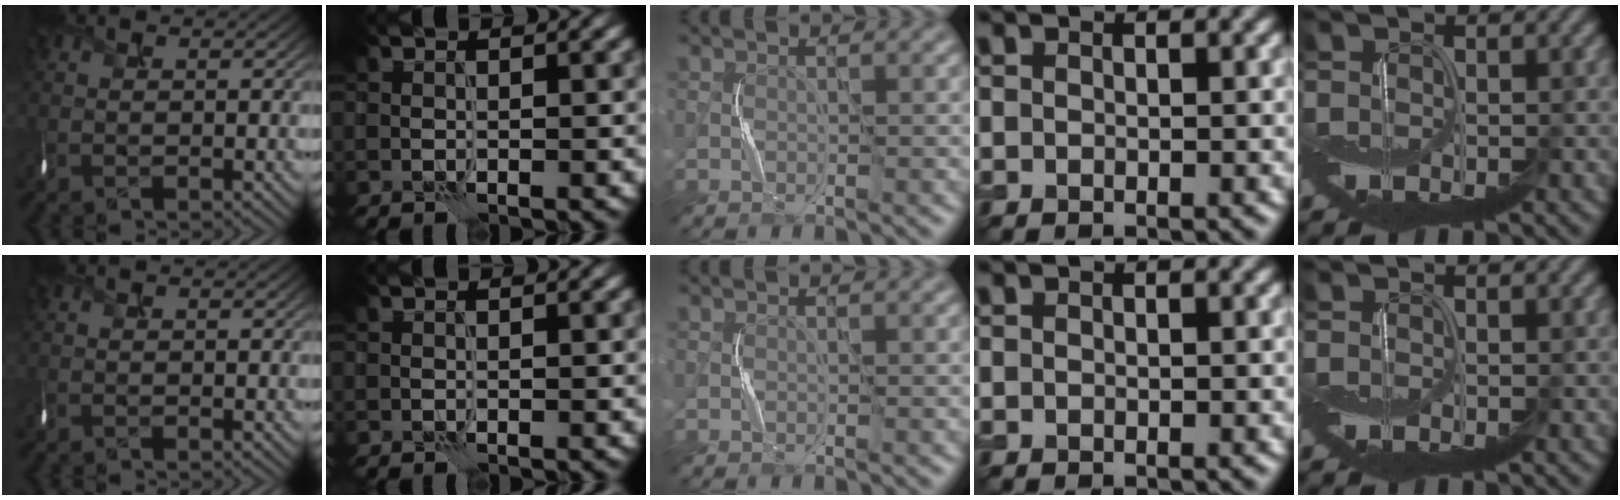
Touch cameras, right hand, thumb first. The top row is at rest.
{}